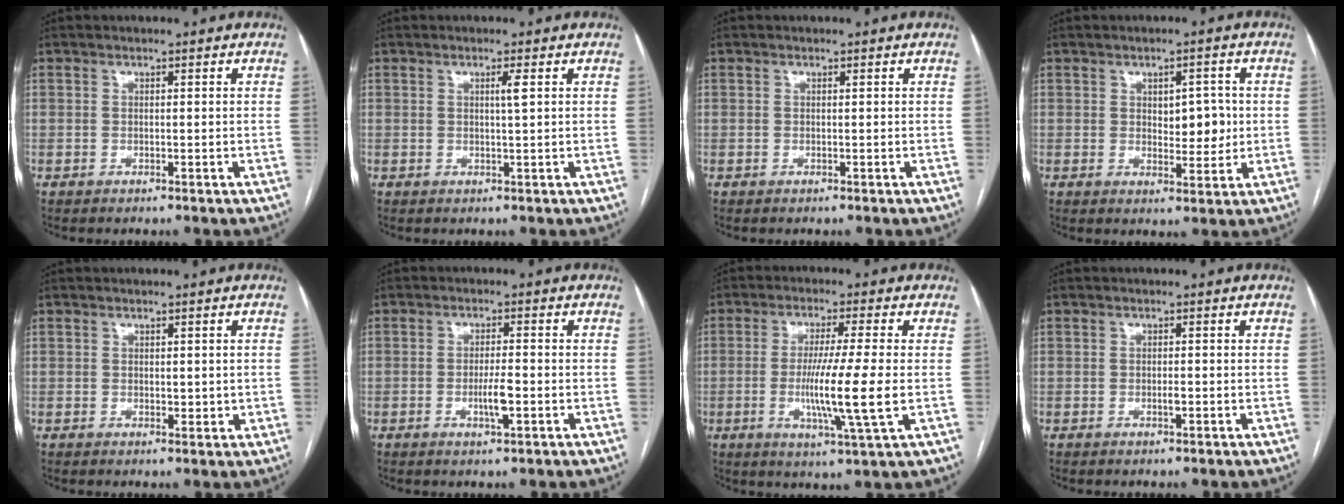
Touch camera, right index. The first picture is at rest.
{"total": 1.6, "force": [0.5, -0.3, 1.4], "torque": [-0.026, -0.002, 0.009]}
{"total": 0.0}
{"total": 5.0, "force": [0.5, 2.4, 4.3], "torque": [-0.053, -0.001, 0.013]}
{"total": 1.8, "force": [0.3, 1.1, 1.4], "torque": [-0.017, -0.004, 0.008]}
{"total": 3.6, "force": [-1.1, 0.5, 3.4], "torque": [-0.064, -0.003, -0.017]}
{"total": 10.3, "force": [-1.4, -1.0, 10.1], "torque": [-0.187, -0.025, -0.028]}
{"total": 0.8, "force": [-0.2, 0.2, 0.8], "torque": [-0.015, -0.001, -0.003]}